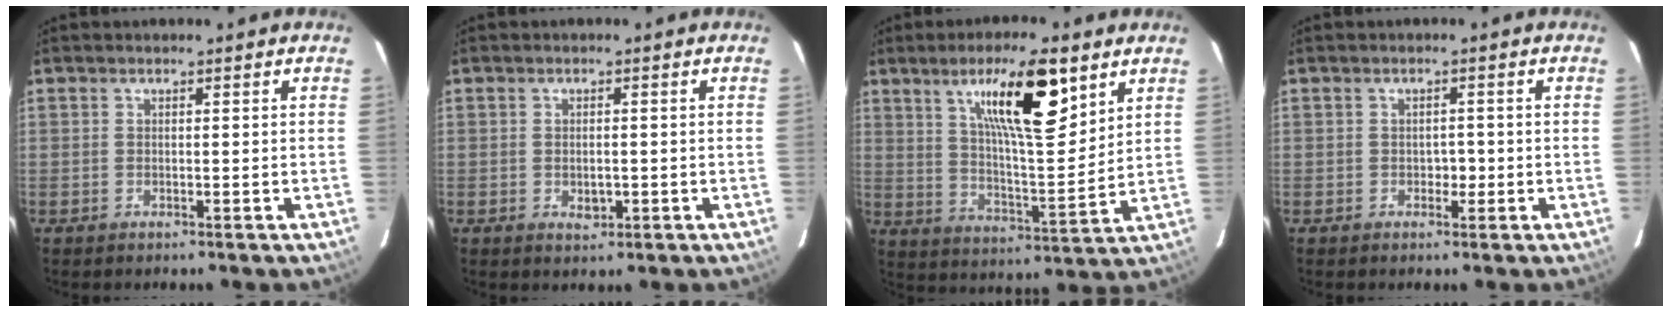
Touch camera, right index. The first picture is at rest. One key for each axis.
{"total": 2.1, "fx": -0.4, "fy": 1.2, "fz": 1.7, "tx": -0.031, "ty": -0.001, "tz": -0.001}
{"total": 14.3, "fx": 7.6, "fy": 2.4, "fz": 11.9, "tx": -0.201, "ty": 0.001, "tz": 0.131}
{"total": 1.5, "fx": -0.5, "fy": 1.1, "fz": 1.0, "tx": -0.012, "ty": 0.004, "tz": -0.006}